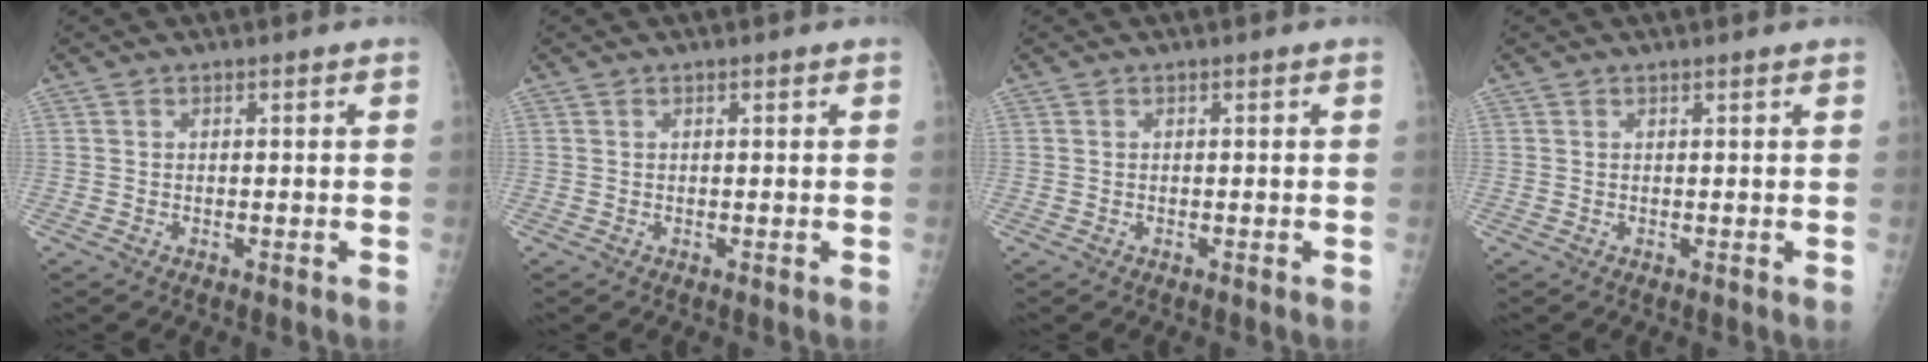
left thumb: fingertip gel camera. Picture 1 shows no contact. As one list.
[{"total": 0.5, "force": [0.3, 0.1, 0.4], "torque": [-0.007, 0.000, 0.004]}, {"total": 0.0}, {"total": 0.7, "force": [0.6, 0.0, 0.4], "torque": [-0.008, 0.001, 0.010]}]